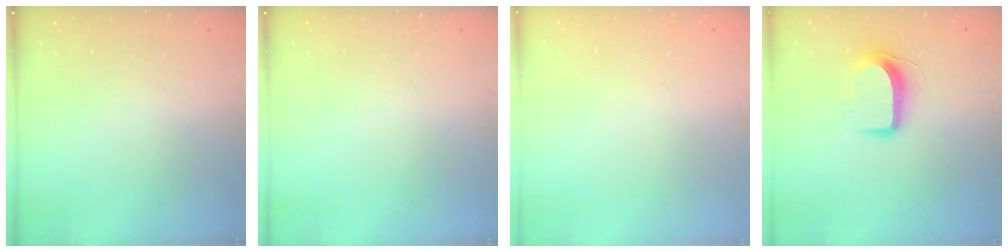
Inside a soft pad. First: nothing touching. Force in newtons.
{"total": 0.0}
{"total": 0.0}
{"total": 9.2, "press": 9.1, "slide": 0.9}